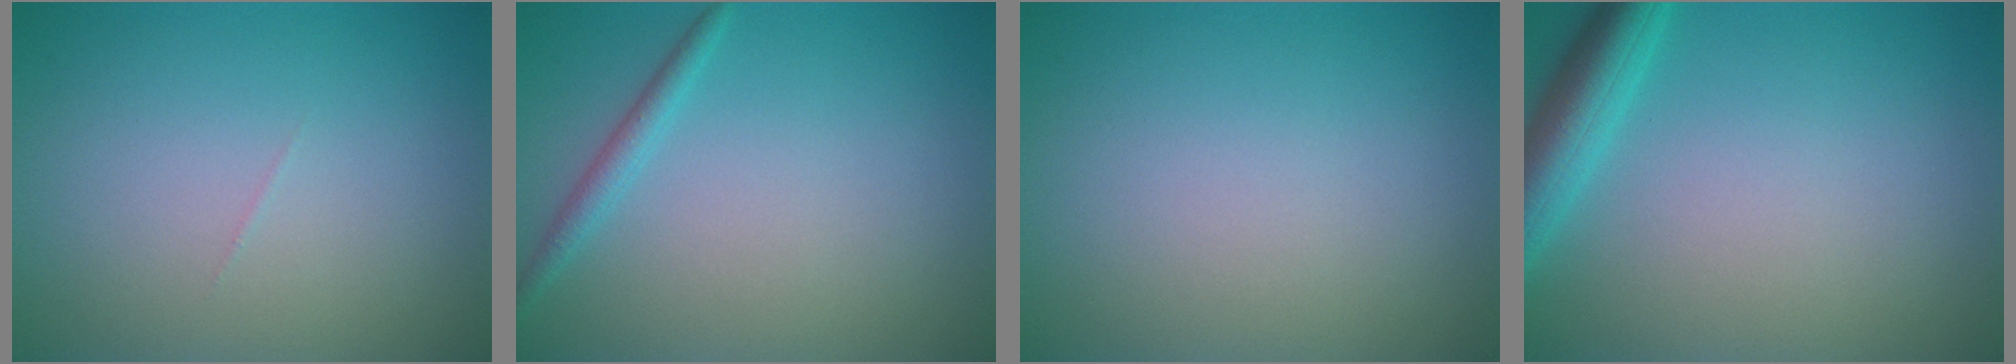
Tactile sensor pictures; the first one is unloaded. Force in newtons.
{"total": 1.5, "press": 1.5, "slide": 0.1}
{"total": 0.0}
{"total": 4.2, "press": 4.2, "slide": 0.2}